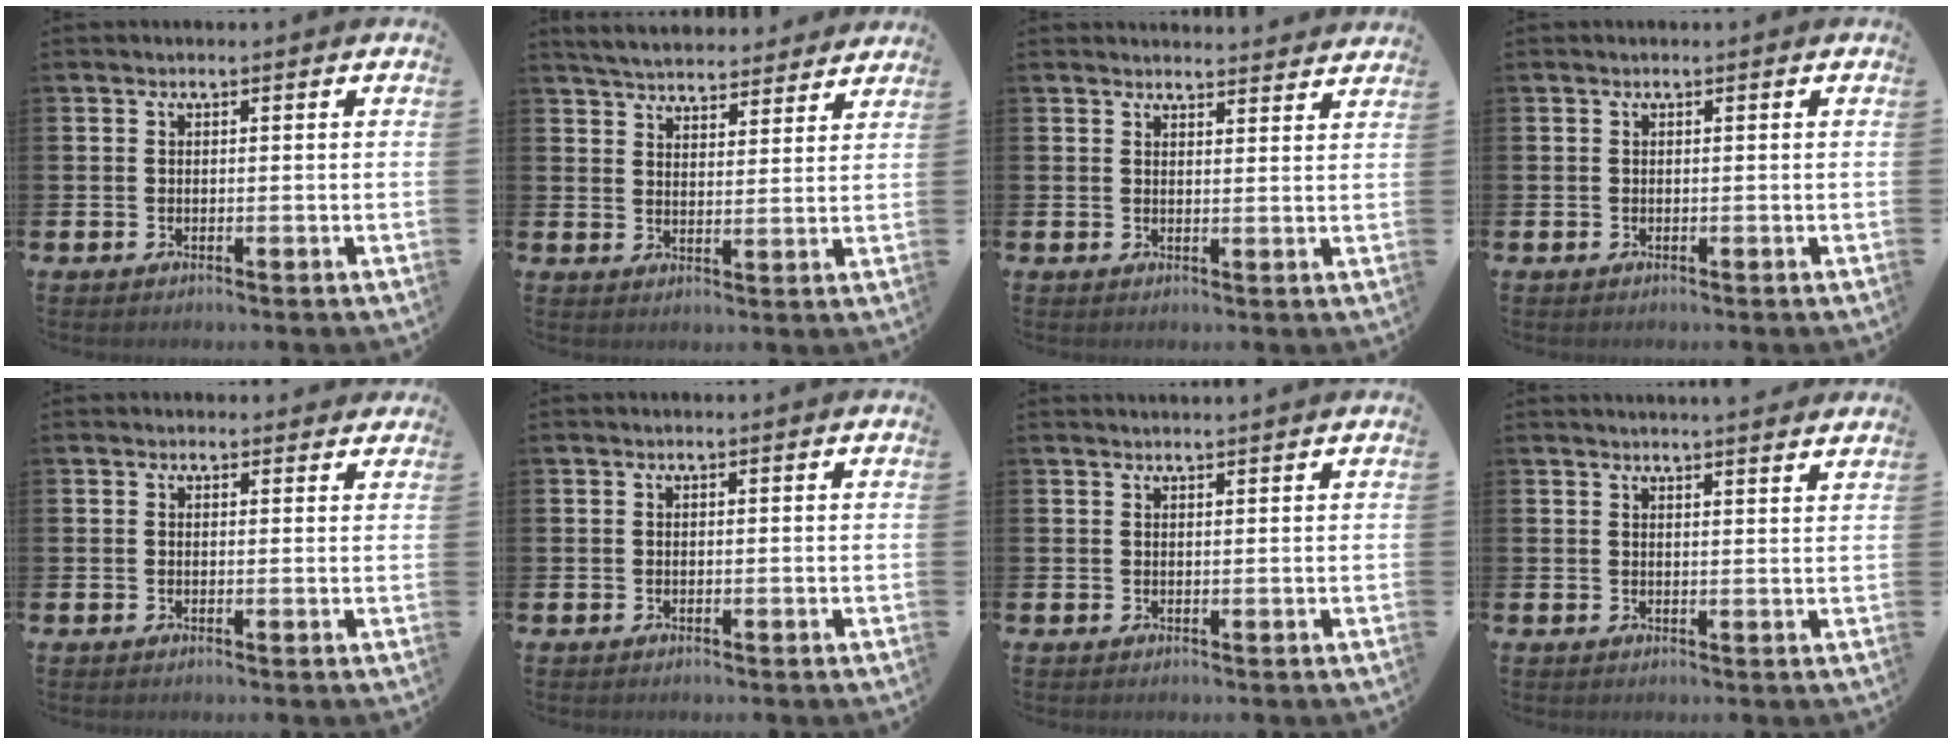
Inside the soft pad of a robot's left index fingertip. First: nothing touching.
{"total": 5.1, "force": [5.1, 0.7, 0.2], "torque": [-0.022, -0.033, 0.091]}
{"total": 2.9, "force": [2.9, 0.1, -0.2], "torque": [0.006, -0.022, 0.051]}
{"total": 0.0}
{"total": 1.0, "force": [0.8, 0.5, 0.1], "torque": [0.012, 0.000, 0.011]}
{"total": 0.0}
{"total": 0.8, "force": [0.8, -0.2, 0.0], "torque": [0.002, -0.003, 0.016]}
{"total": 2.5, "force": [2.5, -0.4, 0.0], "torque": [-0.002, -0.013, 0.045]}